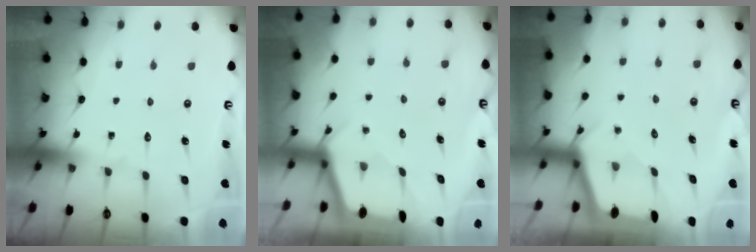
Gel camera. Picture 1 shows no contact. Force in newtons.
{"total": 2.1, "press": 2.1, "slide": 0.1}
{"total": 2.1, "press": 2.1, "slide": 0.1}